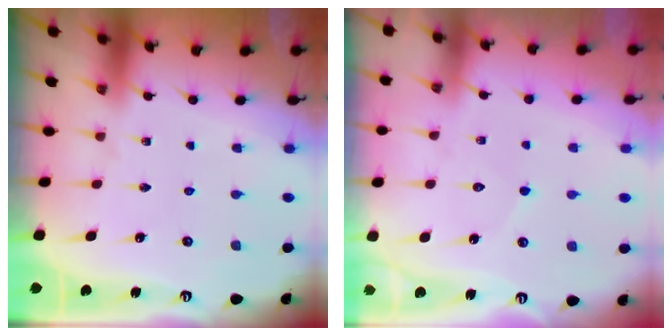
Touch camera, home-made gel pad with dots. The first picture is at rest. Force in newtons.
{"total": 4.9, "press": 4.9, "slide": 0.4}